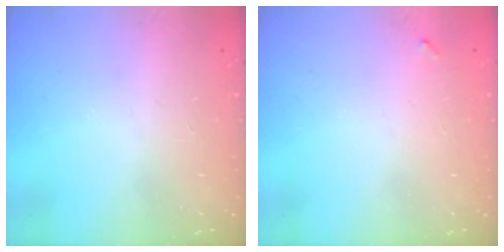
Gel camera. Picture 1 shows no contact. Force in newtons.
{"total": 3.9, "press": 3.9, "slide": 0.3}